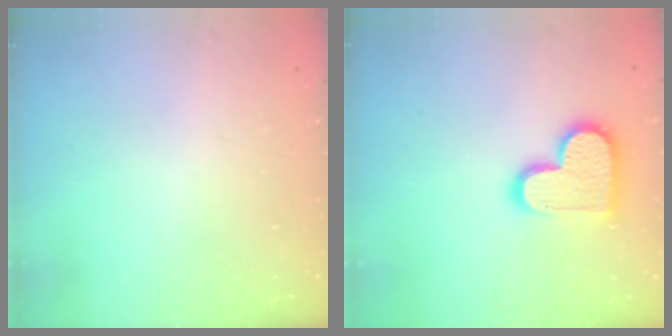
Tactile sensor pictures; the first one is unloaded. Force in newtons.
{"total": 13.8, "press": 13.8, "slide": 0.6}